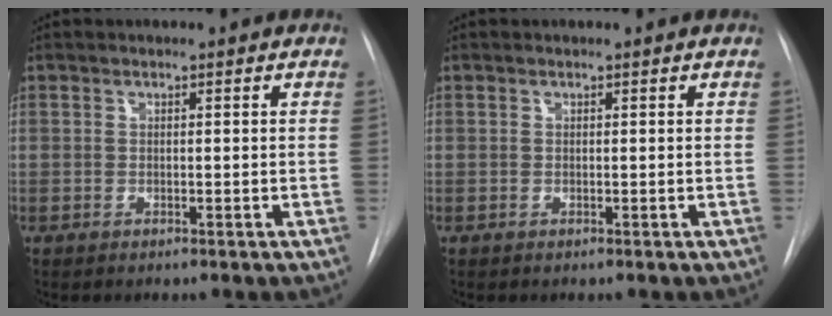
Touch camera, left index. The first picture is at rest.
{"total": 0.0}